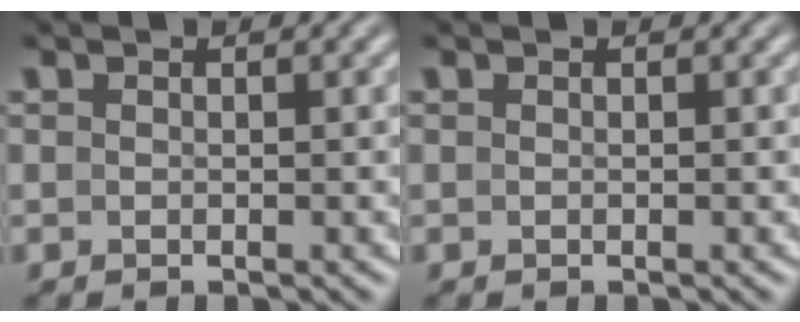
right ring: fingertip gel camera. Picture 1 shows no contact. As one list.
[{"total": 0.0}]